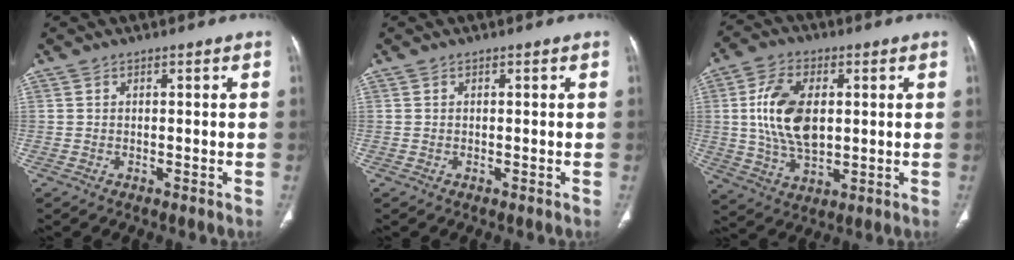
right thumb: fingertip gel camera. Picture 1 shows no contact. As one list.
[{"total": 0.0}, {"total": 13.6, "force": [1.8, 8.1, 10.8], "torque": [-0.196, -0.004, 0.037]}]